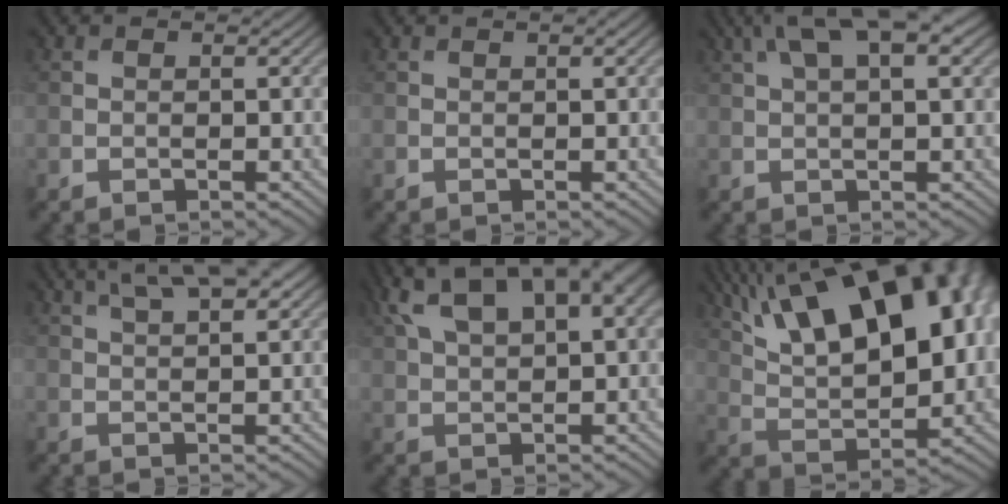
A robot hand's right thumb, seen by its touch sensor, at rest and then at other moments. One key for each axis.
{"total": 0.8, "fx": 0.4, "fy": -0.1, "fz": 0.7, "tx": -0.010, "ty": 0.001, "tz": 0.007}
{"total": 8.0, "fx": 3.8, "fy": 2.7, "fz": 6.5, "tx": -0.115, "ty": 0.017, "tz": 0.065}
{"total": 6.7, "fx": 4.3, "fy": 1.8, "fz": 4.8, "tx": -0.074, "ty": 0.014, "tz": 0.066}
{"total": 14.9, "fx": 7.9, "fy": 6.4, "fz": 10.9, "tx": -0.224, "ty": 0.032, "tz": 0.131}
{"total": 20.3, "fx": 9.4, "fy": 9.0, "fz": 15.5, "tx": -0.253, "ty": 0.061, "tz": 0.140}